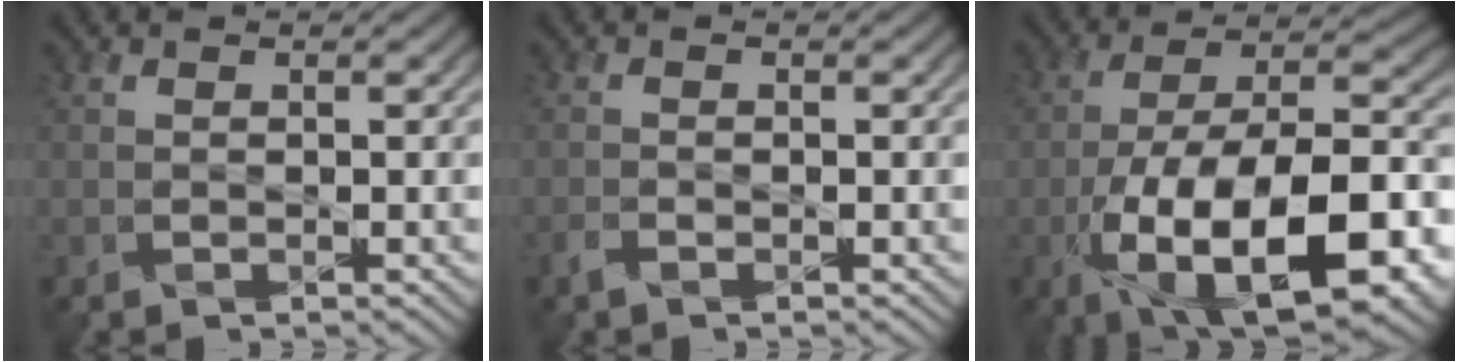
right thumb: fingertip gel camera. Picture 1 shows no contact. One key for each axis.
{"total": 1.4, "fx": -1.1, "fy": 0.5, "fz": 0.7, "tx": -0.021, "ty": -0.003, "tz": -0.024}
{"total": 18.6, "fx": -7.5, "fy": 7.3, "fz": 15.3, "tx": -0.250, "ty": -0.003, "tz": -0.136}